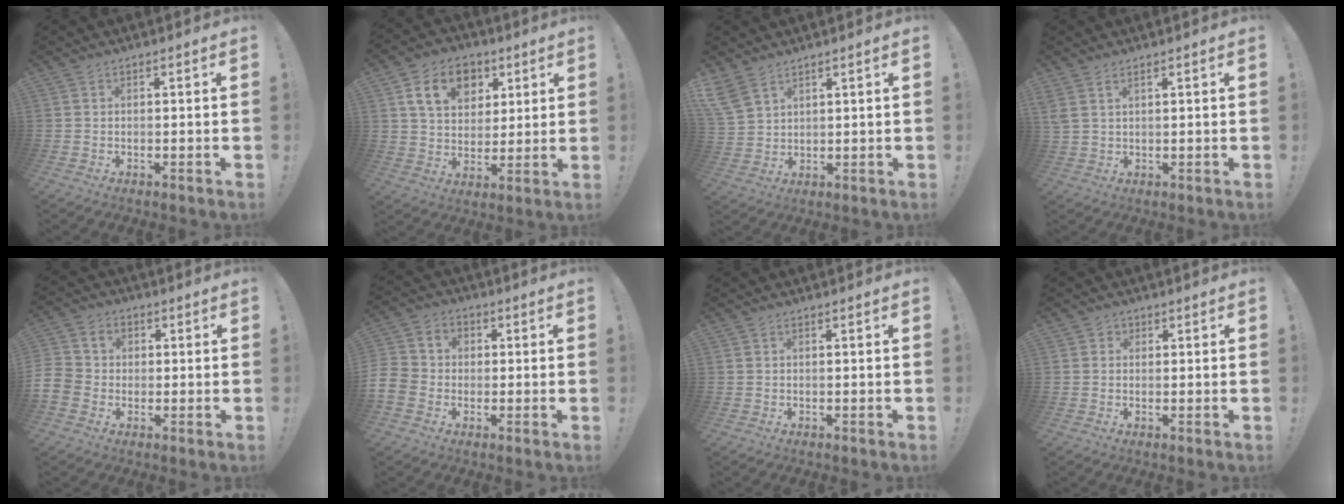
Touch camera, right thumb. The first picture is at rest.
{"total": 13.8, "force": [5.9, 10.2, 7.2], "torque": [-0.102, -0.019, 0.112]}
{"total": 6.9, "force": [4.9, 3.6, 3.3], "torque": [-0.080, -0.018, 0.100]}
{"total": 2.8, "force": [1.6, 1.2, 2.0], "torque": [-0.050, 0.000, 0.033]}
{"total": 7.0, "force": [-1.1, 6.5, 2.2], "torque": [-0.045, 0.017, -0.018]}
{"total": 7.6, "force": [-2.0, 6.8, 2.7], "torque": [-0.054, 0.020, -0.036]}
{"total": 0.0}
{"total": 1.4, "force": [0.3, 1.3, 0.3], "torque": [-0.004, 0.001, 0.005]}